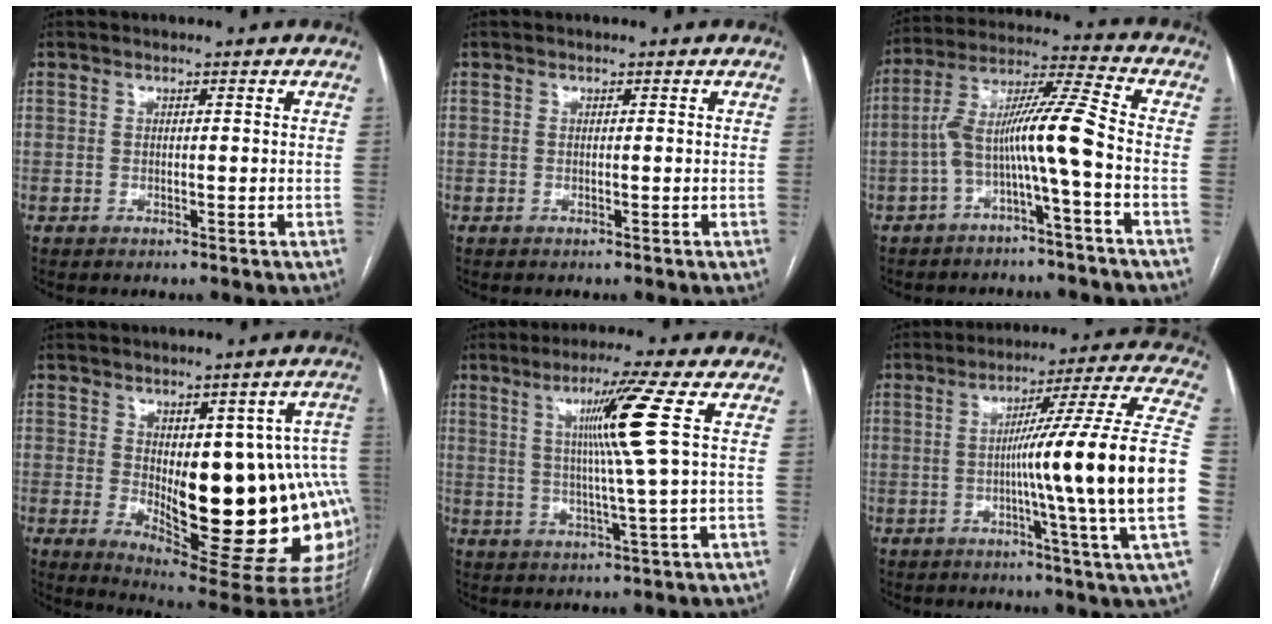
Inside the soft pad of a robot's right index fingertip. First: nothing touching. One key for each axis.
{"total": 0.0}
{"total": 10.1, "fx": -3.0, "fy": -0.5, "fz": 9.6, "tx": -0.178, "ty": 0.035, "tz": -0.057}
{"total": 22.2, "fx": -1.9, "fy": 6.9, "fz": 21.0, "tx": -0.188, "ty": 0.009, "tz": 0.003}
{"total": 9.2, "fx": 2.4, "fy": -2.5, "fz": 8.5, "tx": -0.147, "ty": -0.002, "tz": 0.050}
{"total": 20.7, "fx": -2.5, "fy": -3.0, "fz": 20.4, "tx": -0.258, "ty": 0.002, "tz": -0.054}